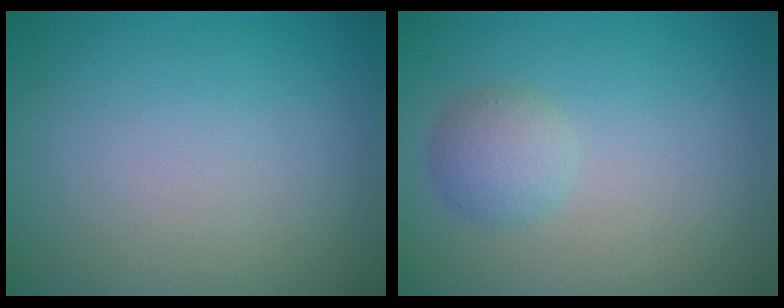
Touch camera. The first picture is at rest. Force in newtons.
{"total": 2.2, "press": 2.2, "slide": 0.2}